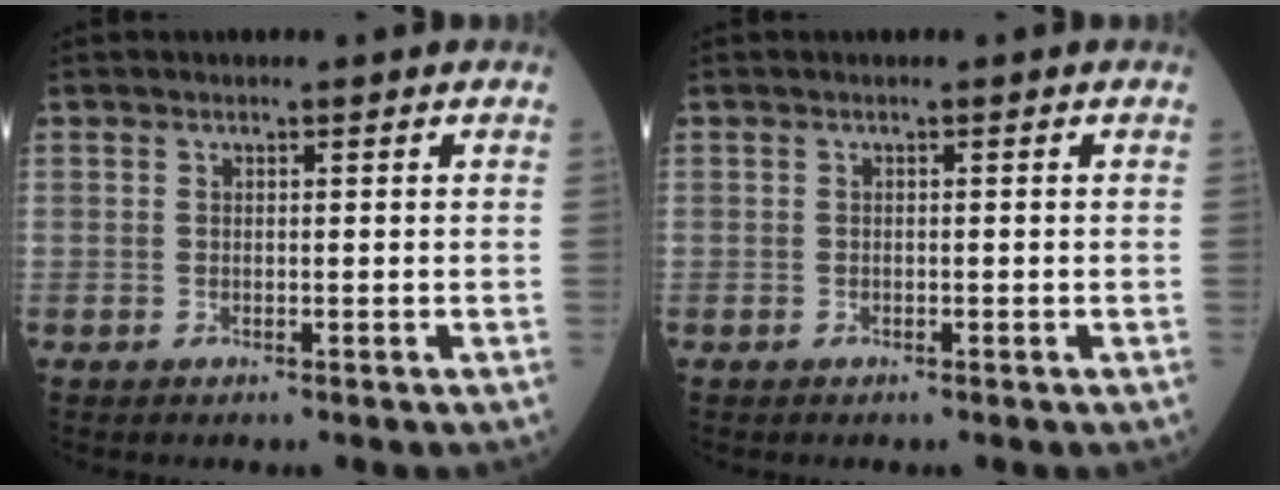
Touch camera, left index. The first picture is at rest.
{"total": 0.0}